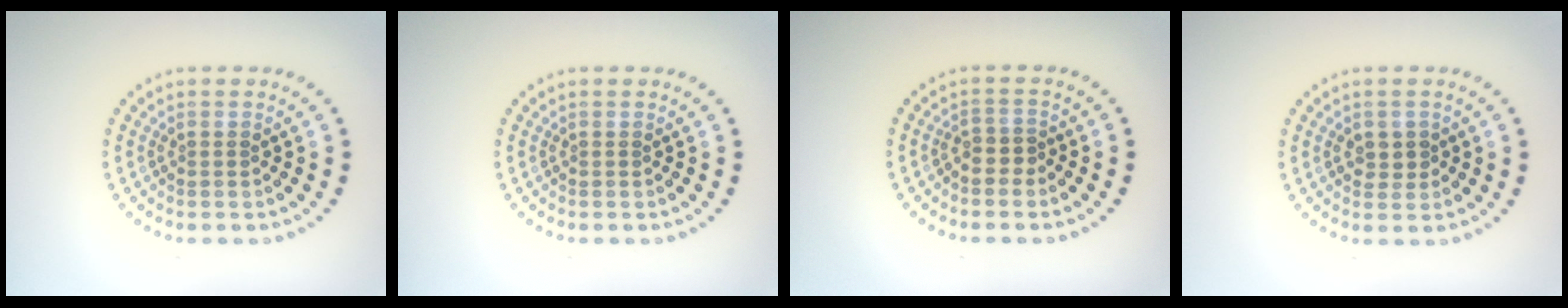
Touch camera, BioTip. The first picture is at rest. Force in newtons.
{"total": 0.0}
{"total": 1.5, "press": 1.2, "slide": 1.0}
{"total": 1.3, "press": 1.3, "slide": 0.3}